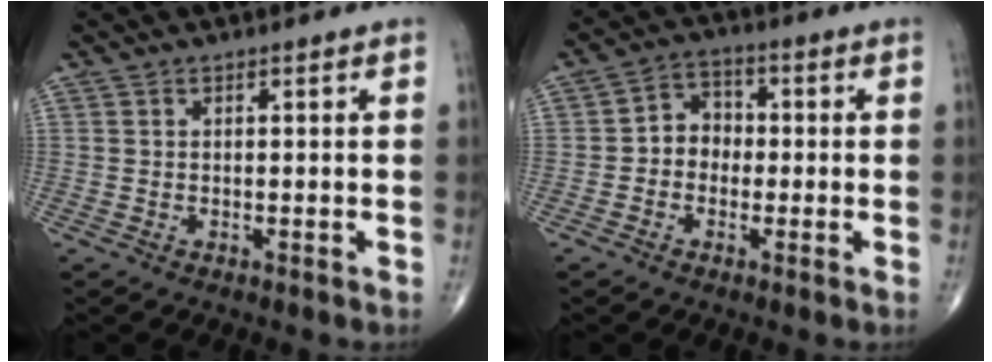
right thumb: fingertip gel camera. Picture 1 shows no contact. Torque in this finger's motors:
{"motor_torque": [-0.19, 0.33, 0.06, -0.02, 0.08]}